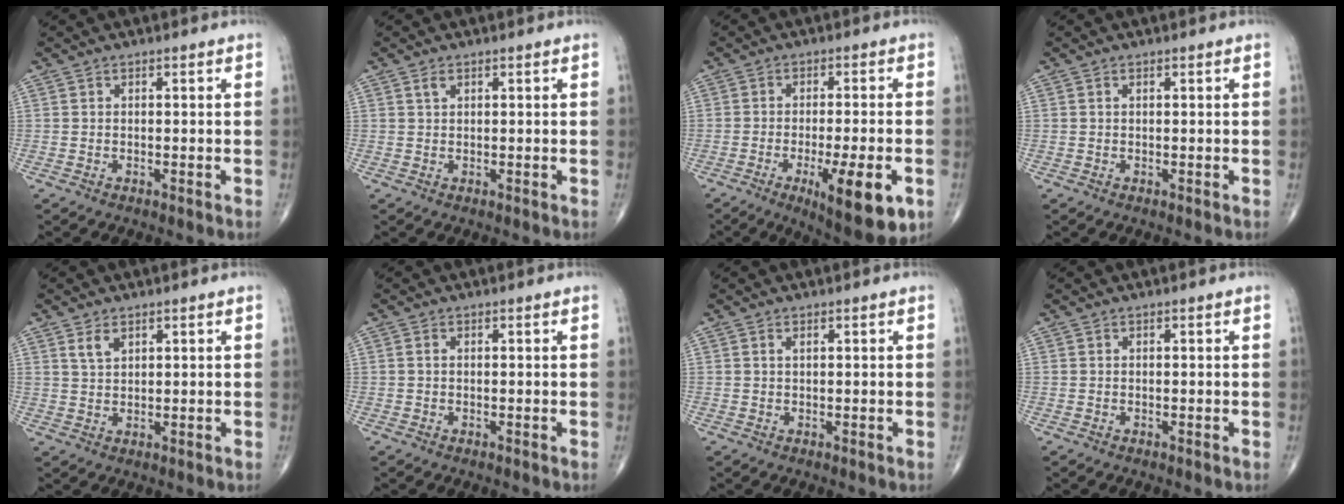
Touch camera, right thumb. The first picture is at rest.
{"total": 1.3, "force": [0.7, 0.7, 0.8], "torque": [-0.014, 0.003, 0.014]}
{"total": 13.4, "force": [-5.1, 3.4, 12.0], "torque": [-0.174, -0.006, -0.066]}
{"total": 0.0}
{"total": 2.9, "force": [1.7, 1.6, 1.8], "torque": [-0.028, -0.008, 0.038]}
{"total": 0.5, "force": [0.0, 0.3, 0.4], "torque": [-0.010, 0.001, 0.001]}
{"total": 0.7, "force": [0.4, 0.2, 0.5], "torque": [-0.013, 0.004, 0.007]}
{"total": 0.0}